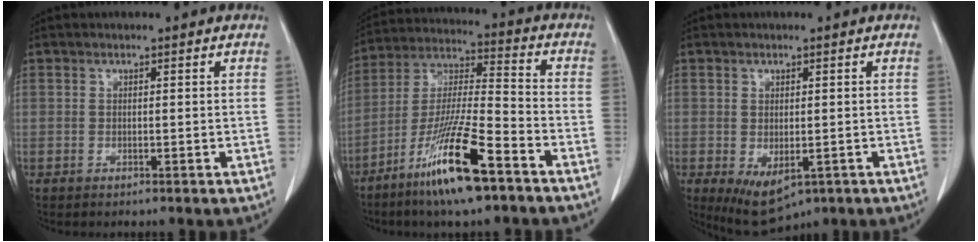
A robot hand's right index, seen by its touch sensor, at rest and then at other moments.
{"total": 15.4, "force": [-9.2, 1.1, 12.3], "torque": [-0.245, -0.029, -0.170]}
{"total": 6.9, "force": [-3.0, 3.5, 5.2], "torque": [-0.079, -0.019, -0.033]}